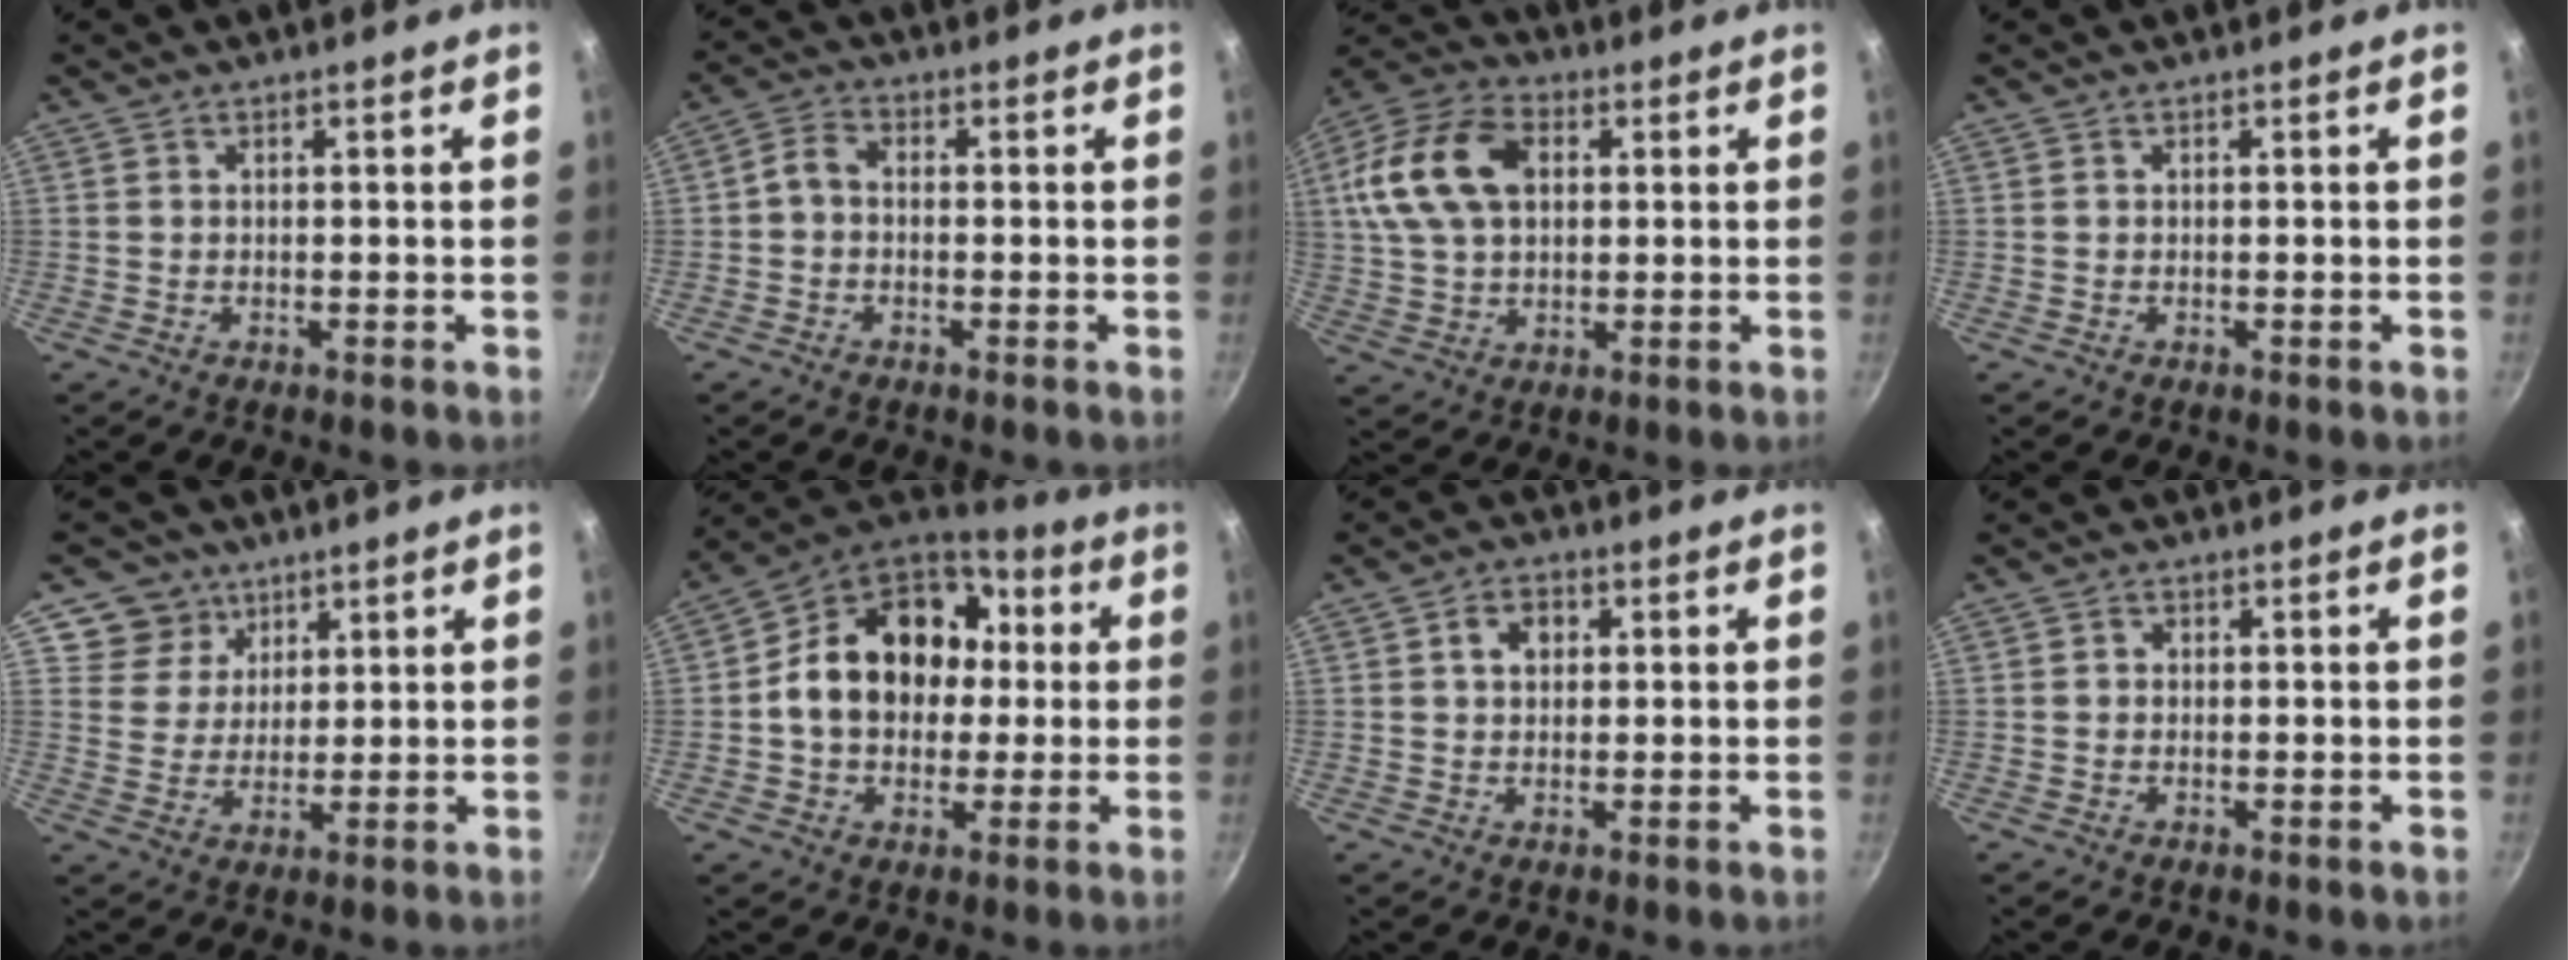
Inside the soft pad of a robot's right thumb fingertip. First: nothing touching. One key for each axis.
{"total": 3.2, "fx": -0.8, "fy": 2.3, "fz": 2.1, "tx": -0.046, "ty": 0.020, "tz": -0.025}
{"total": 16.4, "fx": 3.6, "fy": 10.9, "fz": 11.6, "tx": -0.210, "ty": 0.015, "tz": 0.056}
{"total": 0.0}
{"total": 7.2, "fx": 4.2, "fy": 5.9, "fz": 0.8, "tx": 0.021, "ty": -0.018, "tz": 0.068}
{"total": 19.4, "fx": 1.6, "fy": 15.3, "fz": 11.9, "tx": -0.172, "ty": 0.038, "tz": 0.018}
{"total": 4.3, "fx": 1.1, "fy": 3.3, "fz": 2.6, "tx": -0.025, "ty": 0.007, "tz": 0.013}
{"total": 1.1, "fx": 0.0, "fy": 1.0, "fz": 0.5, "tx": -0.008, "ty": 0.005, "tz": -0.002}